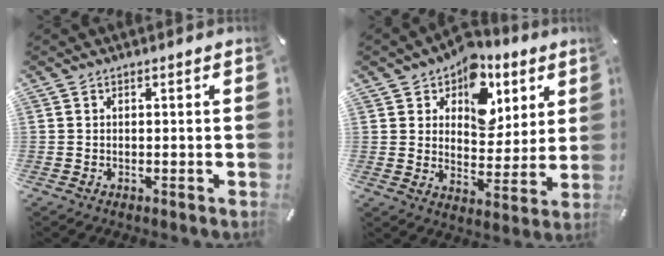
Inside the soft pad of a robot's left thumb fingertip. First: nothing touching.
{"total": 12.4, "force": [6.6, 8.9, 5.6], "torque": [-0.078, -0.052, 0.115]}